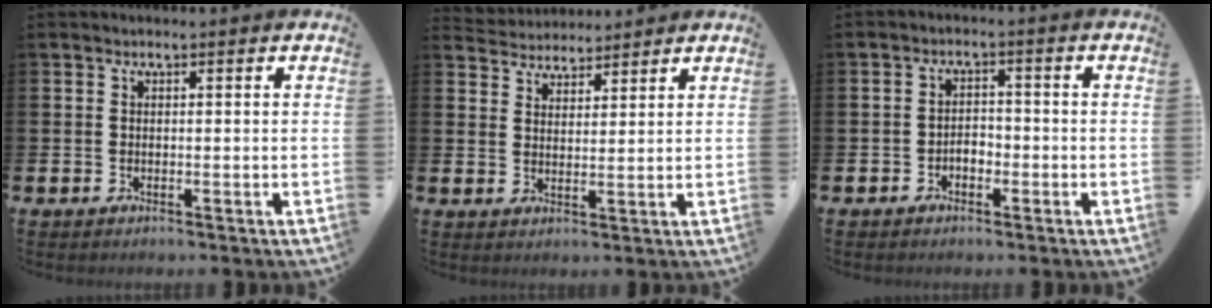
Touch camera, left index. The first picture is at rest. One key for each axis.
{"total": 4.1, "fx": 3.9, "fy": 1.1, "fz": -0.3, "tx": -0.015, "ty": -0.017, "tz": 0.073}
{"total": 2.0, "fx": -1.2, "fy": 1.3, "fz": 0.9, "tx": -0.017, "ty": 0.005, "tz": -0.028}